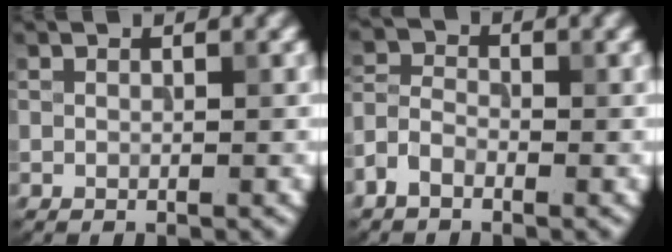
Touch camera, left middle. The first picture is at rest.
{"total": 2.6, "force": [-1.7, 1.5, 1.4], "torque": [-0.030, 0.006, -0.047]}